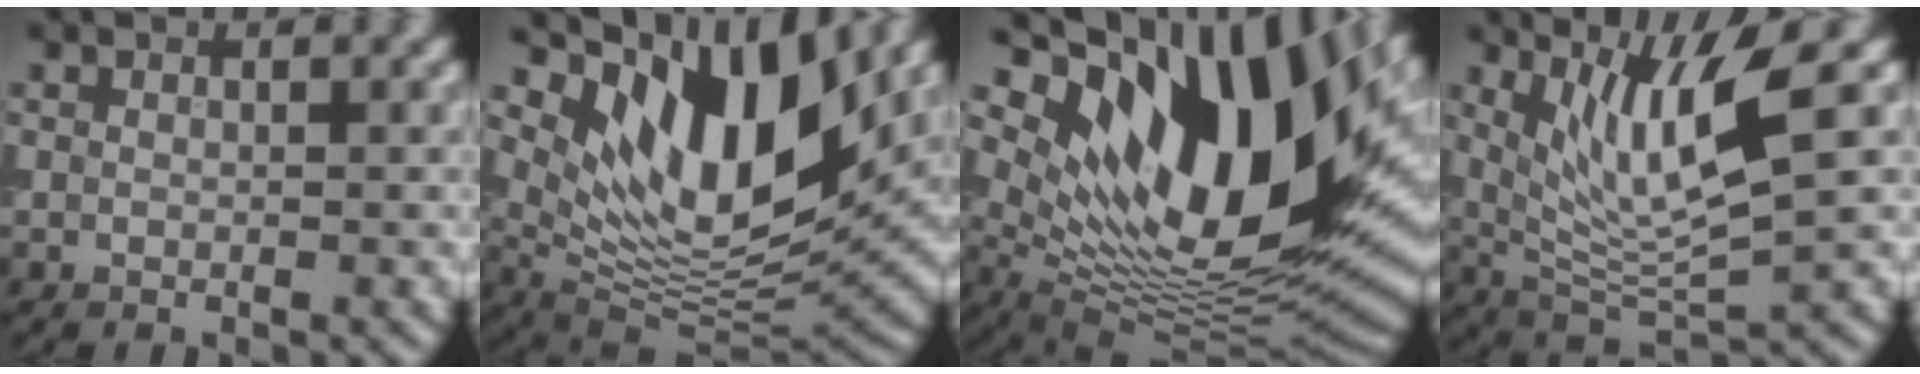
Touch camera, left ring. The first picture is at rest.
{"total": 11.9, "force": [5.8, 4.9, 9.1], "torque": [-0.144, -0.010, 0.110]}
{"total": 16.0, "force": [6.1, 7.2, 12.9], "torque": [-0.202, -0.008, 0.107]}
{"total": 7.2, "force": [2.8, 1.5, 6.4], "torque": [-0.123, -0.013, 0.055]}